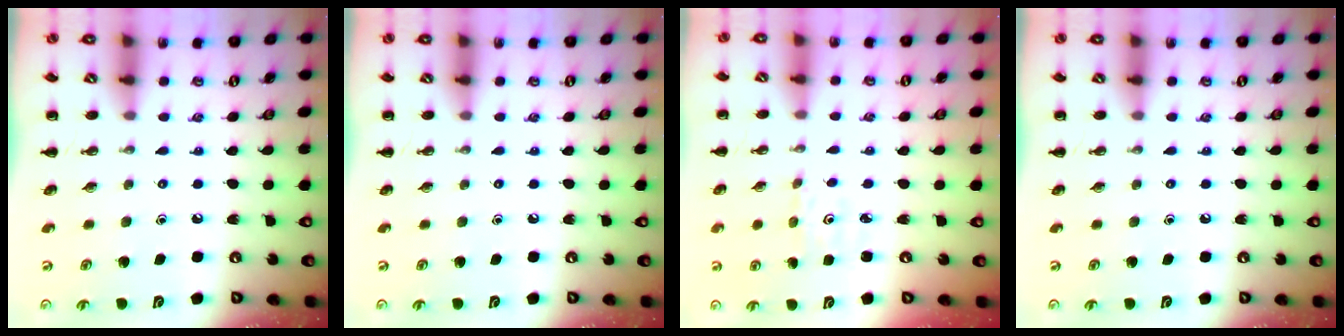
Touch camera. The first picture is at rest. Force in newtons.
{"total": 0.0}
{"total": 1.4, "press": 1.3, "slide": 0.5}
{"total": 0.0}